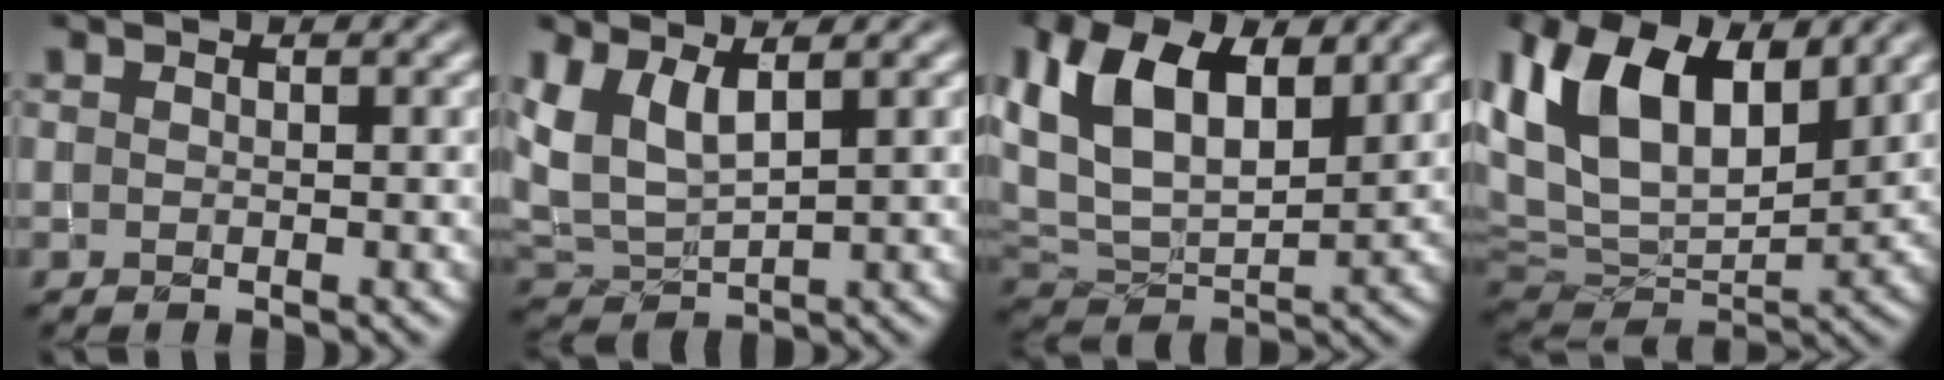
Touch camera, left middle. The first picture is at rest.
{"total": 4.5, "force": [2.1, 2.0, 3.4], "torque": [-0.088, -0.001, 0.044]}
{"total": 10.1, "force": [3.8, 5.7, 7.4], "torque": [-0.163, 0.005, 0.069]}
{"total": 13.2, "force": [5.1, 7.5, 9.5], "torque": [-0.205, 0.003, 0.096]}